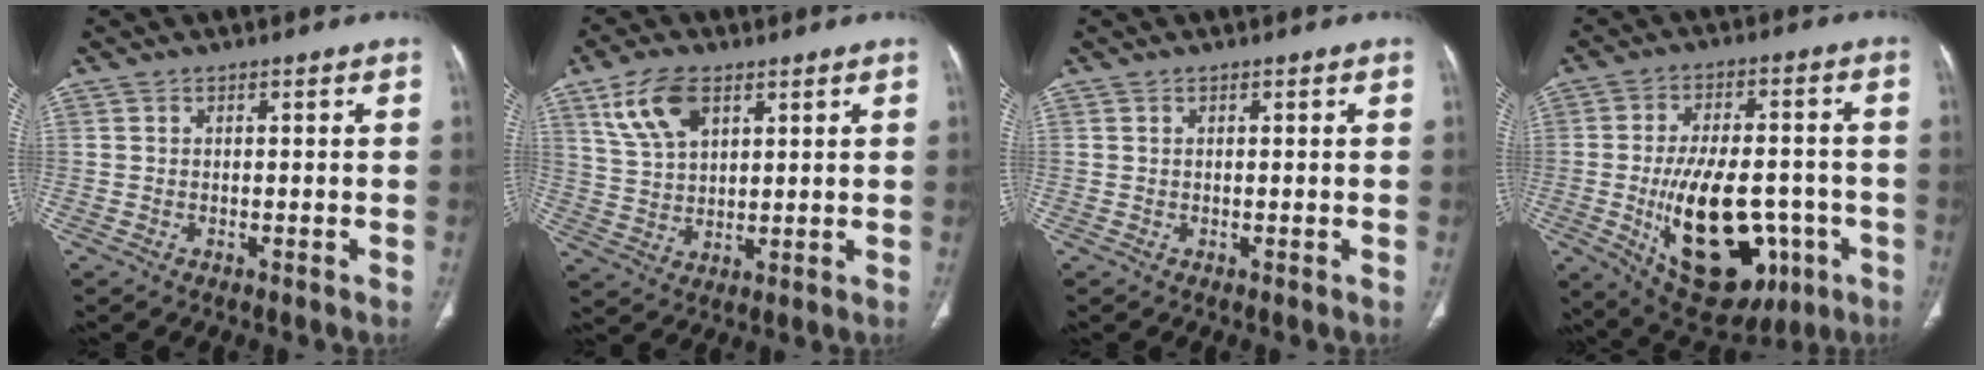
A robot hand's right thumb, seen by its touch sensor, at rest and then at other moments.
{"total": 9.4, "force": [4.9, 5.0, 6.2], "torque": [-0.113, -0.012, 0.102]}
{"total": 0.0}
{"total": 22.3, "force": [-6.0, 12.0, 17.8], "torque": [-0.265, 0.014, -0.063]}